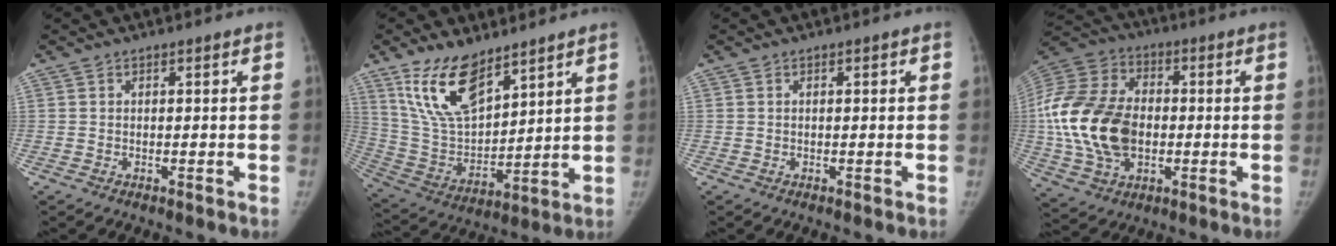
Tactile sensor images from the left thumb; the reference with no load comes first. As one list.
[{"total": 15.2, "force": [10.2, 6.7, 9.1], "torque": [-0.141, -0.055, 0.214]}, {"total": 0.6, "force": [0.1, 0.3, 0.5], "torque": [-0.005, 0.001, 0.002]}, {"total": 21.3, "force": [-1.2, 14.6, 15.5], "torque": [-0.312, 0.014, -0.019]}]